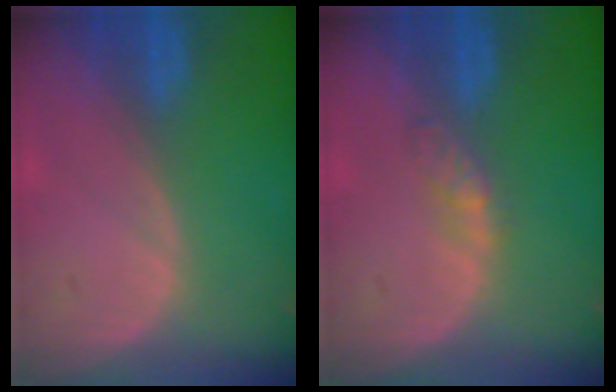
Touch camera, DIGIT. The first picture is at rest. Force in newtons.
{"total": 2.6, "press": 2.3, "slide": 1.3}